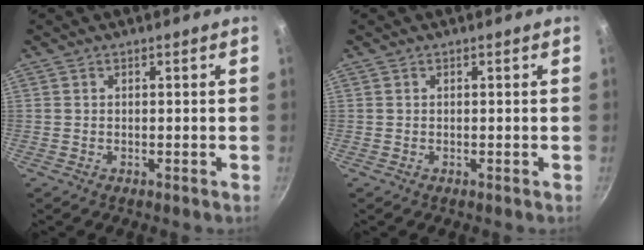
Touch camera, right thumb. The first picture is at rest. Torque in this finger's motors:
{"motor_torque": [-0.26, -0.01, 0.05, -0.03, 0.00]}